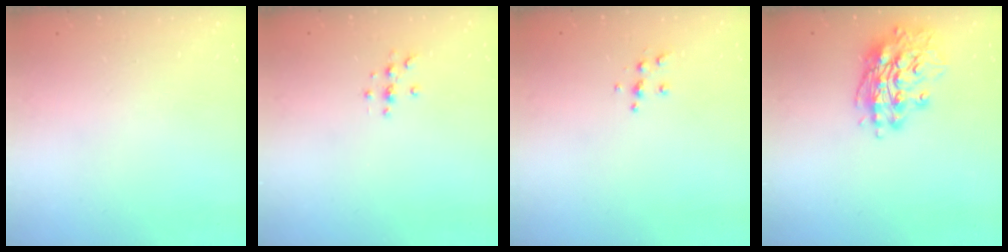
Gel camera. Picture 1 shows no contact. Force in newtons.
{"total": 3.0, "press": 3.0, "slide": 0.4}
{"total": 5.4, "press": 5.4, "slide": 0.5}
{"total": 15.4, "press": 15.2, "slide": 2.6}